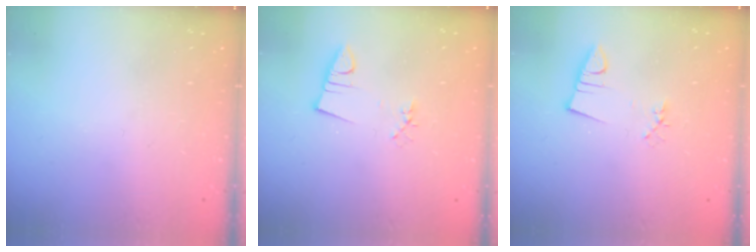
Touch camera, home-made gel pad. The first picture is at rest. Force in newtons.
{"total": 2.9, "press": 1.6, "slide": 2.4}
{"total": 2.9, "press": 1.6, "slide": 2.4}